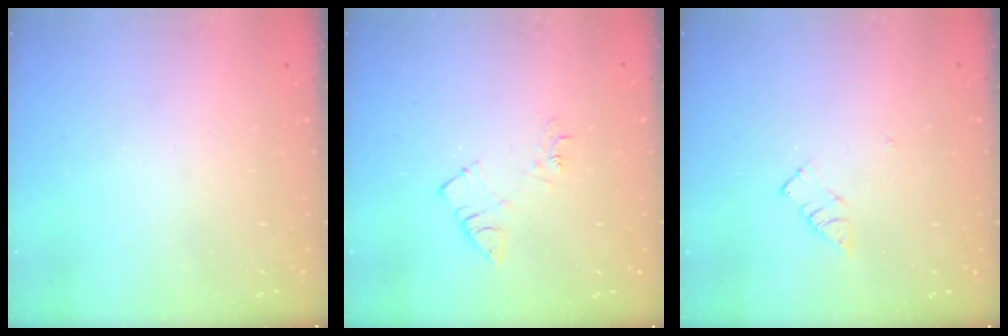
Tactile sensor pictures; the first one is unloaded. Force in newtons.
{"total": 7.5, "press": 7.5, "slide": 0.7}
{"total": 4.9, "press": 4.9, "slide": 0.7}